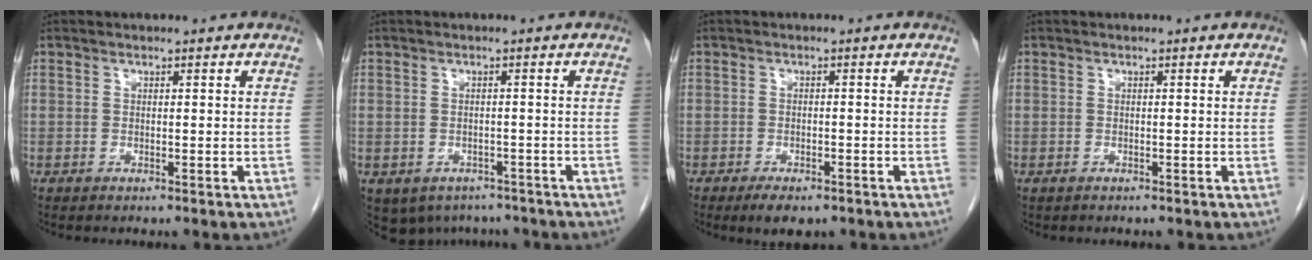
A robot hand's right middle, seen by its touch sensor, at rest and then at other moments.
{"total": 8.1, "force": [-5.6, 5.5, 2.0], "torque": [-0.038, 0.002, -0.065]}
{"total": 4.1, "force": [-3.0, 1.5, 2.4], "torque": [-0.040, -0.007, -0.039]}
{"total": 0.0}